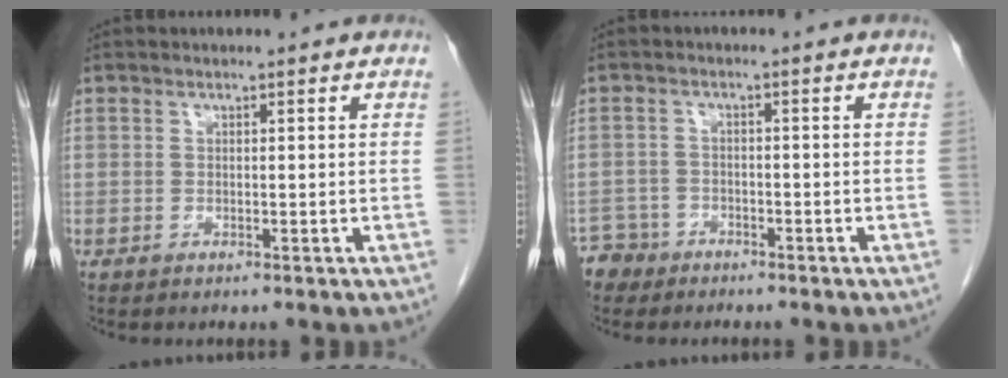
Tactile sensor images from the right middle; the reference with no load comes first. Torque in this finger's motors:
{"motor_torque": [0.48, -0.54, 0.10, 0.00]}